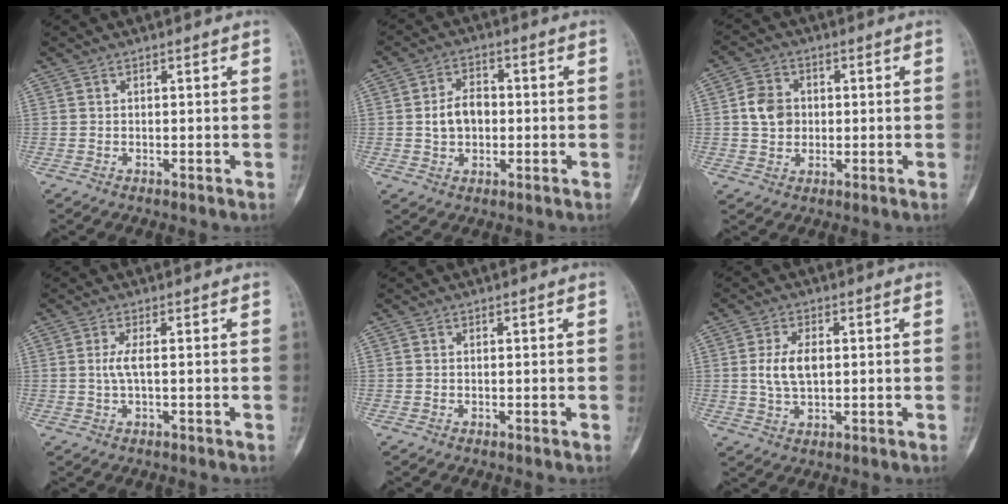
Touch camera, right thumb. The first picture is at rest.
{"total": 6.6, "force": [-0.2, 4.7, 4.6], "torque": [-0.067, 0.015, -0.004]}
{"total": 6.4, "force": [0.4, 5.3, 3.6], "torque": [-0.048, 0.003, 0.005]}
{"total": 2.3, "force": [0.1, 0.4, 2.3], "torque": [-0.064, 0.000, 0.001]}
{"total": 0.0}
{"total": 6.4, "force": [0.6, 3.5, 5.2], "torque": [-0.103, 0.001, 0.012]}